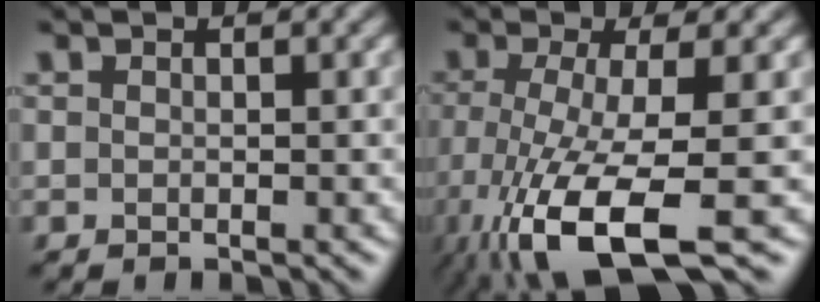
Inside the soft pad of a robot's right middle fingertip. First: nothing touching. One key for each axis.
{"total": 9.9, "fx": -4.6, "fy": 2.6, "fz": 8.4, "tx": -0.169, "ty": -0.021, "tz": -0.085}